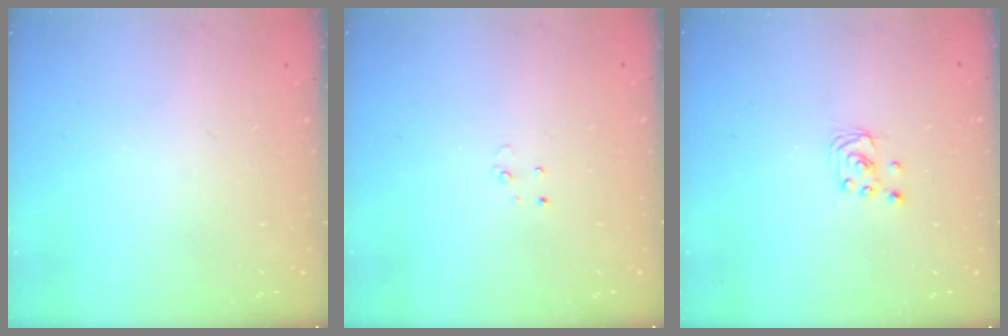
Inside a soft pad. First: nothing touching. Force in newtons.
{"total": 2.3, "press": 2.3, "slide": 0.2}
{"total": 1.9, "press": 1.9, "slide": 0.1}